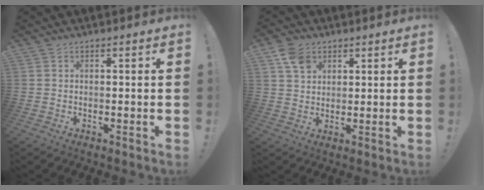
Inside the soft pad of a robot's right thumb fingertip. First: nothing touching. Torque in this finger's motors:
{"motor_torque": [0.11, 1.36, 0.14, -0.16, 0.01]}